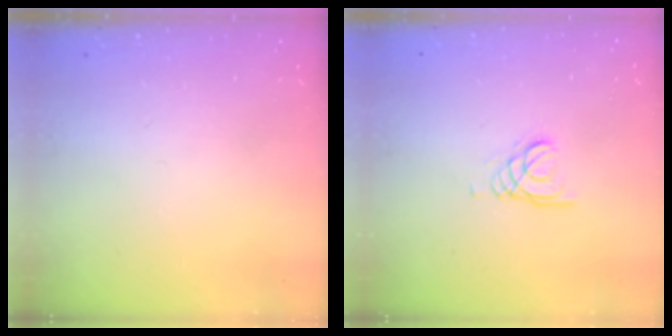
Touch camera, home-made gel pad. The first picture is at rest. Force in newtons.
{"total": 1.5, "press": 1.5, "slide": 0.1}